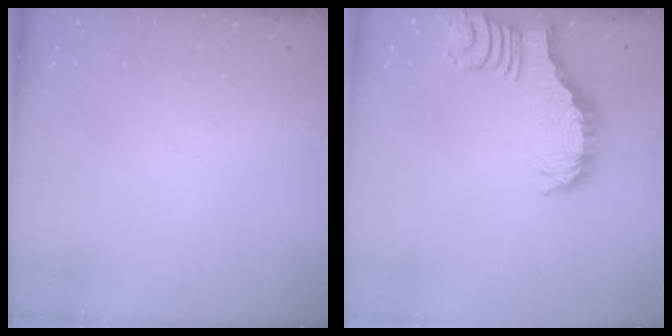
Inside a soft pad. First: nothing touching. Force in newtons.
{"total": 2.9, "press": 2.8, "slide": 0.5}